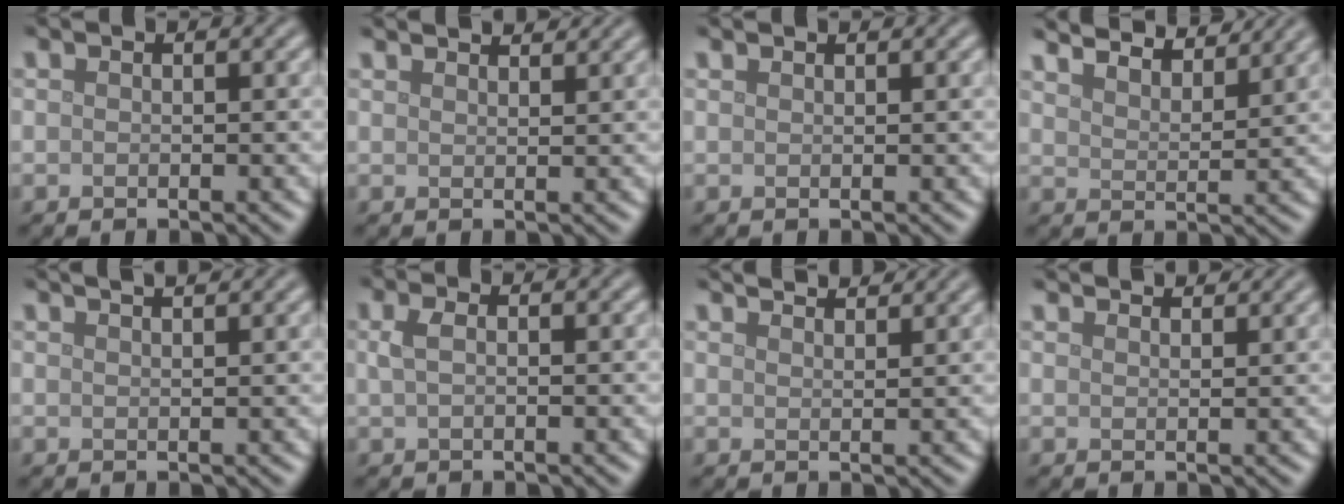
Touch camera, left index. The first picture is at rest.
{"total": 3.6, "force": [3.3, 0.8, 1.3], "torque": [-0.007, 0.010, 0.025]}
{"total": 0.9, "force": [0.8, 0.0, 0.1], "torque": [-0.004, -0.002, 0.012]}
{"total": 8.1, "force": [7.3, 1.7, 3.1], "torque": [-0.039, 0.015, 0.084]}
{"total": 3.8, "force": [2.8, 1.4, 2.2], "torque": [-0.004, 0.023, 0.005]}
{"total": 1.3, "force": [0.3, 0.5, 1.1], "torque": [-0.026, 0.004, 0.004]}
{"total": 3.9, "force": [3.6, 0.8, 1.5], "torque": [-0.005, 0.013, 0.030]}
{"total": 3.8, "force": [3.5, 0.6, 1.1], "torque": [-0.011, 0.005, 0.034]}